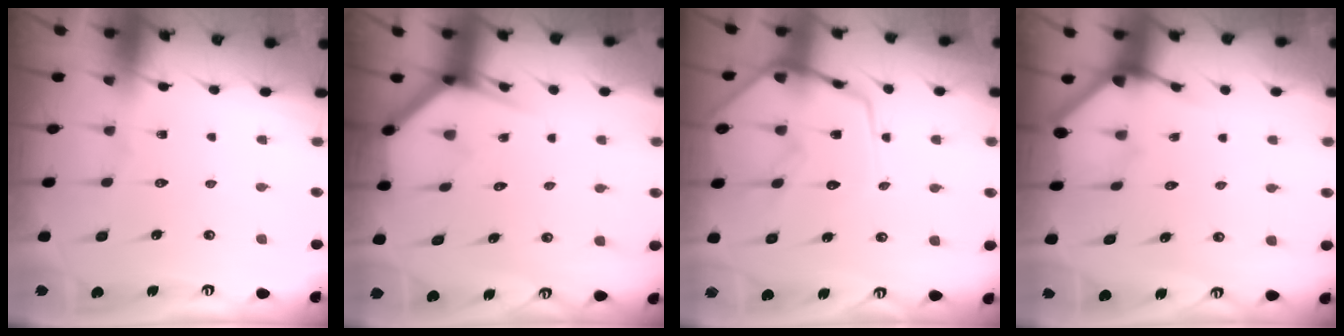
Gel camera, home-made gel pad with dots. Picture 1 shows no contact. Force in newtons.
{"total": 3.6, "press": 3.6, "slide": 0.3}
{"total": 12.9, "press": 12.9, "slide": 1.2}
{"total": 3.2, "press": 3.2, "slide": 0.2}